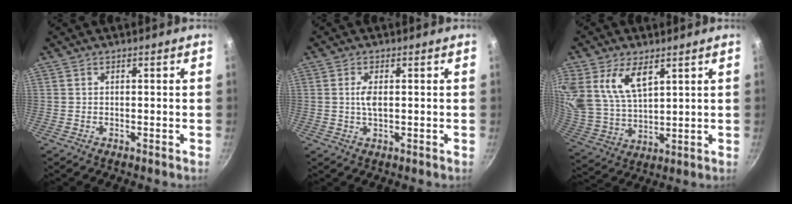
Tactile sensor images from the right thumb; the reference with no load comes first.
{"total": 2.9, "force": [0.3, 1.2, 2.6], "torque": [-0.055, 0.000, 0.008]}
{"total": 15.3, "force": [7.1, 8.5, 10.6], "torque": [-0.216, -0.020, 0.152]}